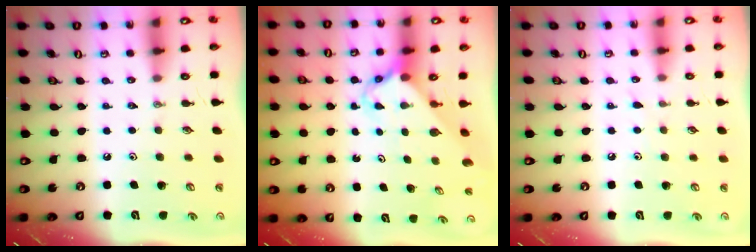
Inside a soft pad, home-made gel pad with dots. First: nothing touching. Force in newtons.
{"total": 2.7, "press": 2.7, "slide": 0.2}
{"total": 2.5, "press": 2.4, "slide": 0.3}